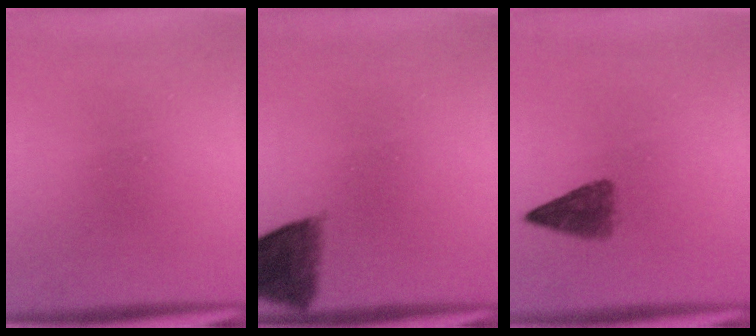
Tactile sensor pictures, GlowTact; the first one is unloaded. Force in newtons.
{"total": 5.5}
{"total": 2.7}